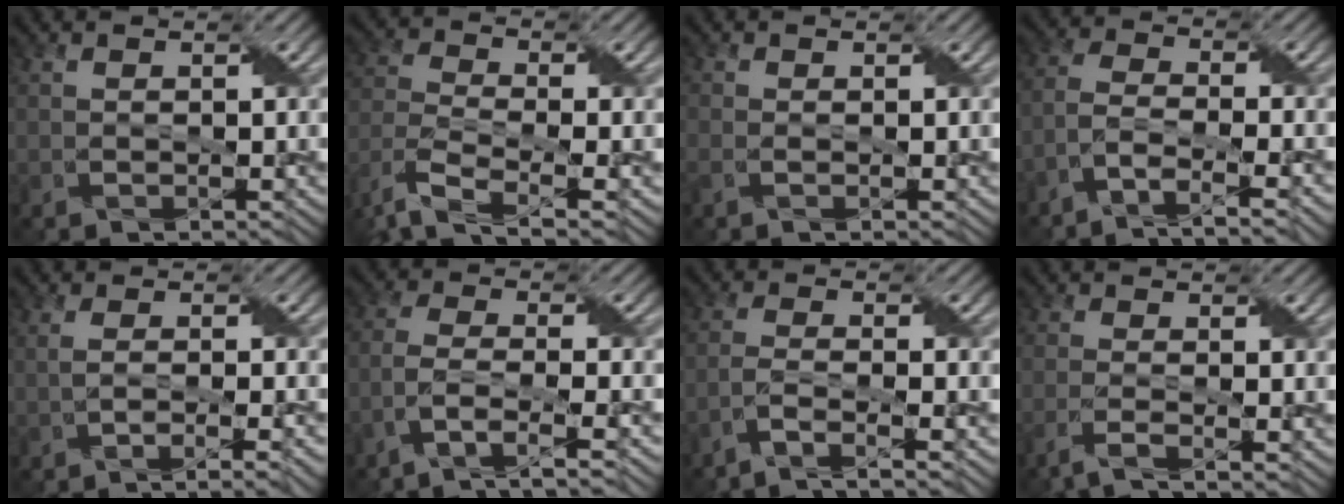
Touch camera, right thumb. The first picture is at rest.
{"total": 8.5, "force": [-5.9, 3.1, 5.3], "torque": [-0.136, -0.025, -0.107]}
{"total": 0.7, "force": [-0.3, 0.1, 0.6], "torque": [-0.015, 0.000, -0.008]}
{"total": 6.7, "force": [-4.8, 1.6, 4.3], "torque": [-0.085, 0.001, -0.094]}
{"total": 4.0, "force": [-1.8, 1.0, 3.4], "torque": [-0.050, -0.007, -0.030]}
{"total": 7.0, "force": [-4.8, 1.9, 4.8], "torque": [-0.097, -0.002, -0.093]}
{"total": 5.1, "force": [-3.9, 0.7, 3.2], "torque": [-0.053, 0.004, -0.083]}
{"total": 3.6, "force": [-2.4, 0.7, 2.6], "torque": [-0.040, 0.001, -0.061]}